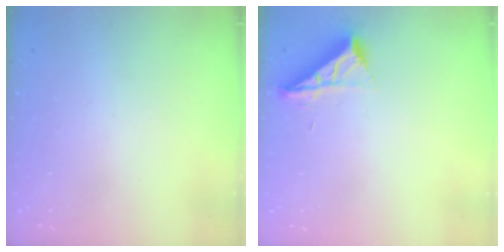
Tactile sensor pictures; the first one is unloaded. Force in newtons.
{"total": 7.7, "press": 7.7, "slide": 0.3}